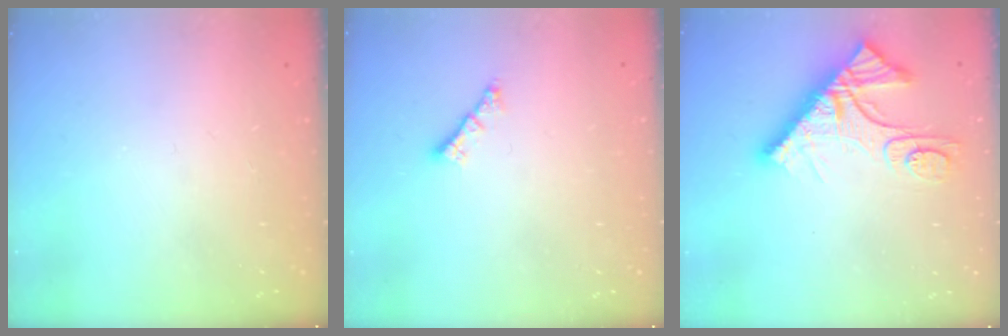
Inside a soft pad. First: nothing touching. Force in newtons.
{"total": 1.2, "press": 1.2, "slide": 0.3}
{"total": 14.0, "press": 13.9, "slide": 1.3}